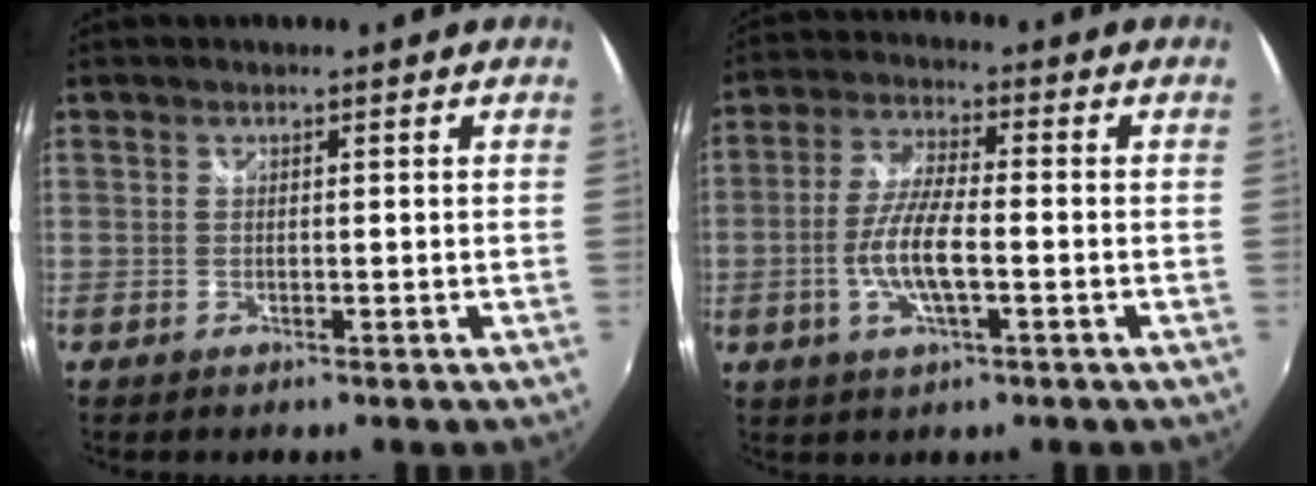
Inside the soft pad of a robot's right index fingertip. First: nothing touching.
{"total": 8.6, "force": [-2.3, 2.2, 8.0], "torque": [-0.167, 0.000, -0.047]}